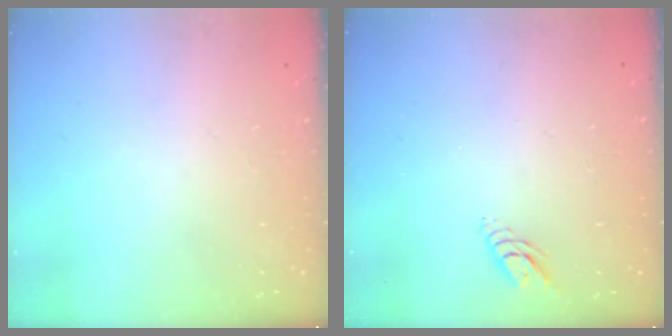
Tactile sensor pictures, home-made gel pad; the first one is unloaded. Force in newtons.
{"total": 4.0, "press": 4.0, "slide": 0.3}